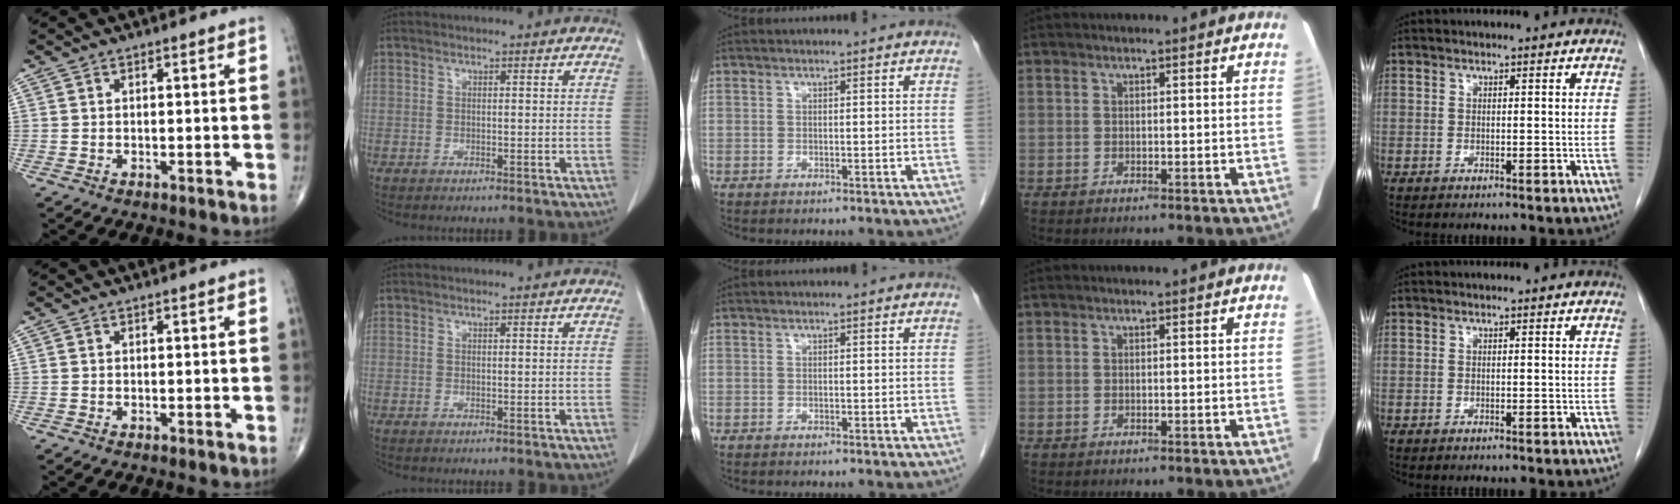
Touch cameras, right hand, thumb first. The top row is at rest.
{}